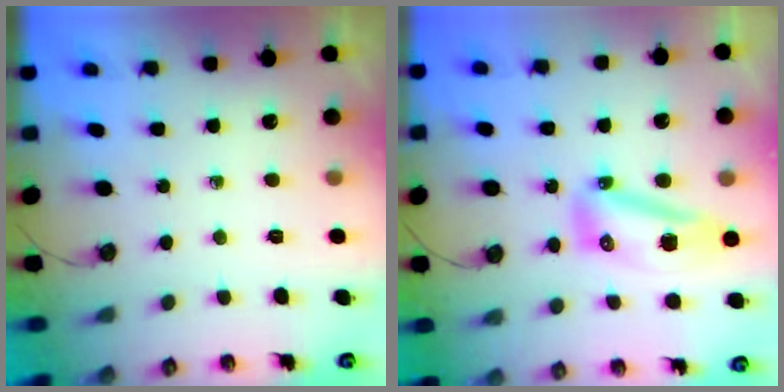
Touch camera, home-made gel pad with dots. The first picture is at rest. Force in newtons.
{"total": 10.0, "press": 9.9, "slide": 1.1}